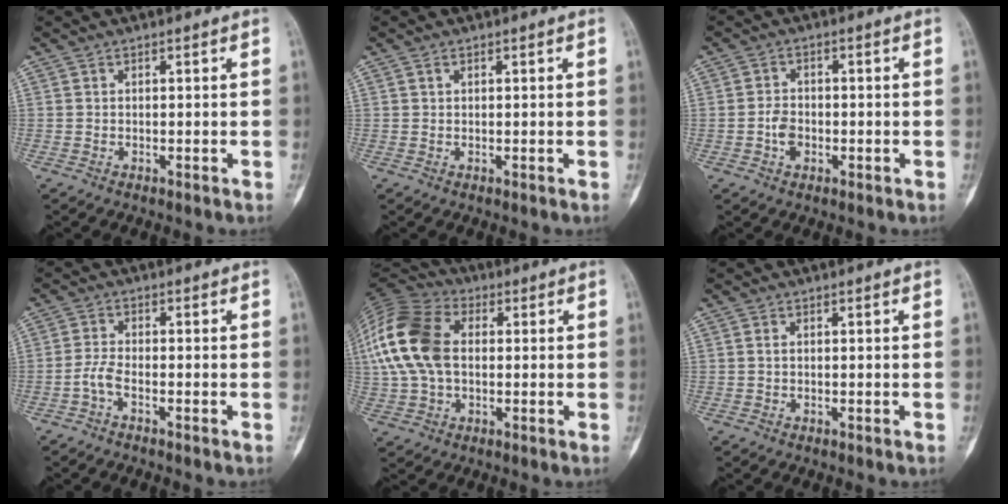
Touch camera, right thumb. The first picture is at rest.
{"total": 0.7, "force": [0.4, 0.4, 0.4], "torque": [-0.008, 0.001, 0.007]}
{"total": 3.6, "force": [-1.0, 2.7, 2.2], "torque": [-0.030, 0.010, -0.020]}
{"total": 2.6, "force": [-1.5, 0.7, 2.0], "torque": [-0.050, 0.008, -0.036]}
{"total": 17.1, "force": [1.5, 11.2, 12.9], "torque": [-0.271, 0.023, 0.021]}
{"total": 0.6, "force": [0.1, 0.3, 0.5], "torque": [-0.015, 0.002, 0.002]}